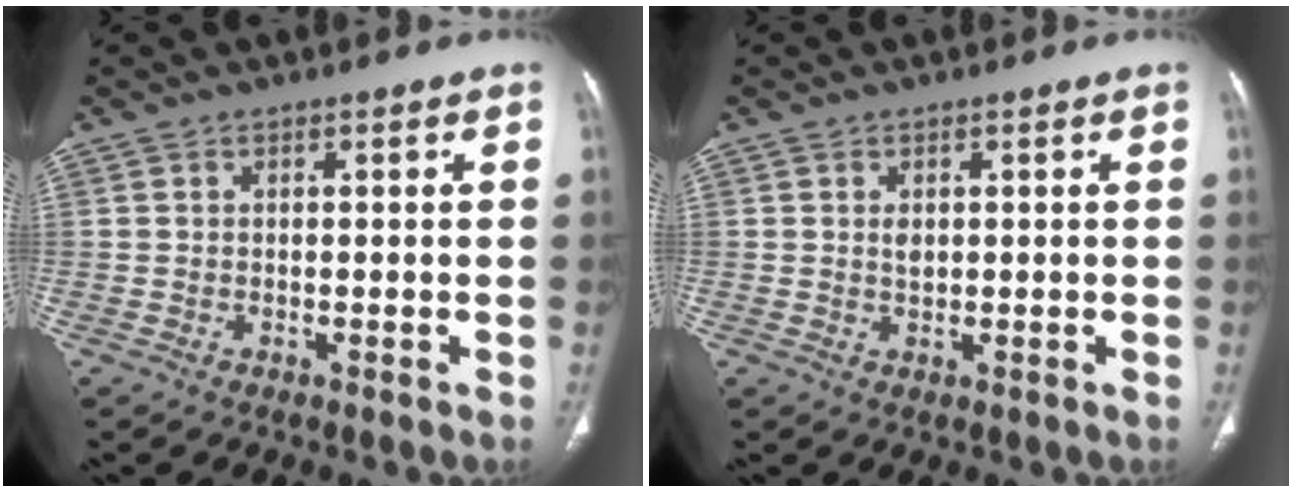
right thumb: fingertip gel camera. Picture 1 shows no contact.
{"total": 1.6, "force": [0.4, 1.0, 1.2], "torque": [-0.017, -0.003, 0.011]}